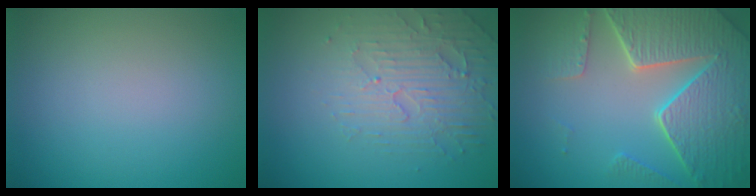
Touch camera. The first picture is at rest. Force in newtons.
{"total": 4.7, "press": 3.4, "slide": 3.3}
{"total": 8.3, "press": 6.1, "slide": 5.6}